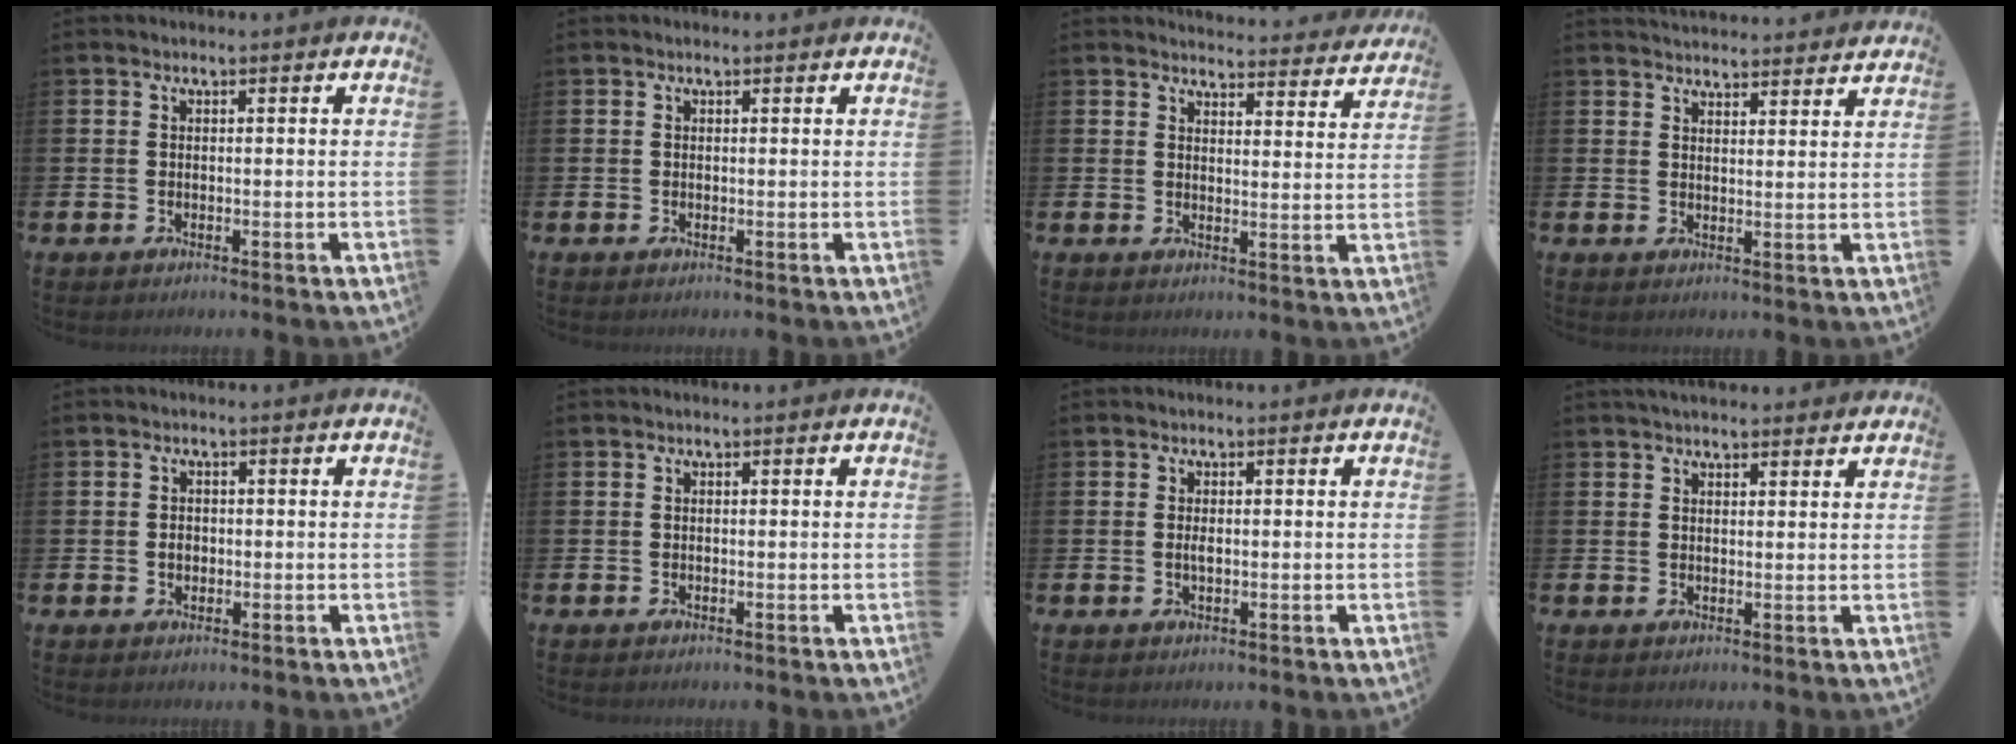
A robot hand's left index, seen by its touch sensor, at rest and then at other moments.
{"total": 0.0}
{"total": 4.2, "force": [4.1, 0.4, 0.2], "torque": [-0.002, -0.035, 0.071]}
{"total": 3.7, "force": [3.7, 0.3, 0.0], "torque": [-0.003, -0.023, 0.066]}
{"total": 1.5, "force": [-0.1, 1.2, 0.8], "torque": [0.006, -0.001, -0.008]}
{"total": 0.0}
{"total": 1.1, "force": [0.0, 0.4, 1.0], "torque": [-0.014, -0.001, -0.002]}
{"total": 2.6, "force": [2.5, 0.5, 0.5], "torque": [-0.010, -0.007, 0.045]}